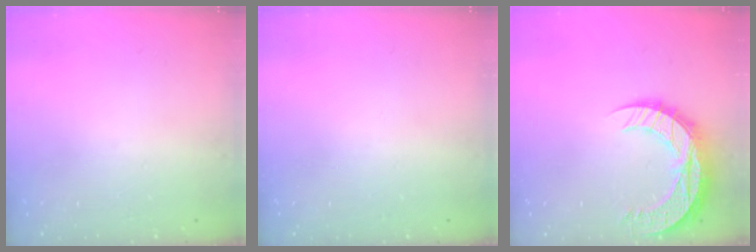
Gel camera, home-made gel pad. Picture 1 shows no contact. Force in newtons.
{"total": 0.0}
{"total": 12.8, "press": 12.8, "slide": 0.9}